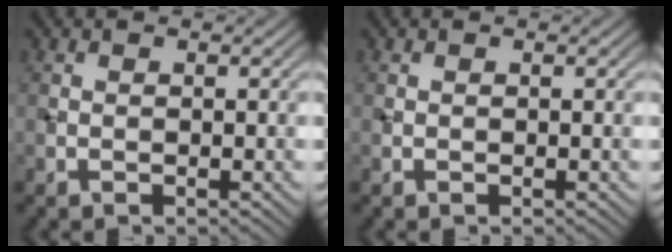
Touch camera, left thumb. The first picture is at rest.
{"total": 0.0}